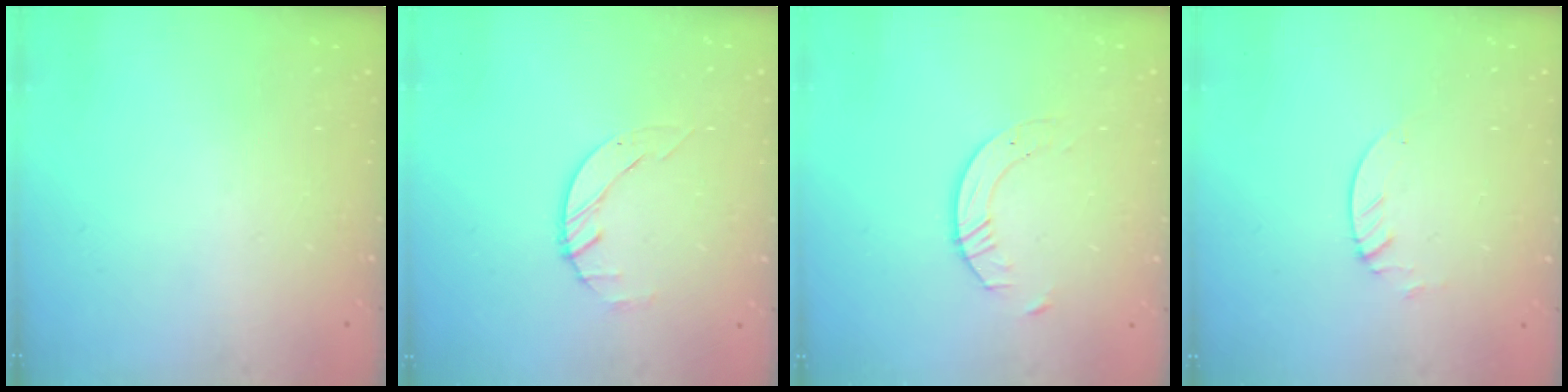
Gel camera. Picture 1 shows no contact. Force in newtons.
{"total": 1.4, "press": 1.4, "slide": 0.2}
{"total": 5.0, "press": 5.0, "slide": 0.5}
{"total": 2.1, "press": 2.1, "slide": 0.2}